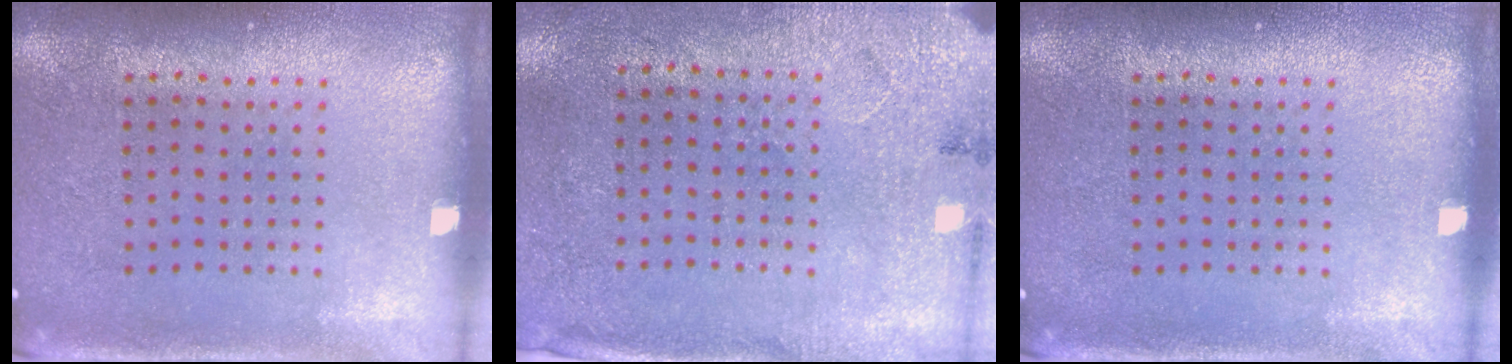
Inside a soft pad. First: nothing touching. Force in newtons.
{"total": 2.7, "press": 2.2, "slide": 1.6}
{"total": 0.0}